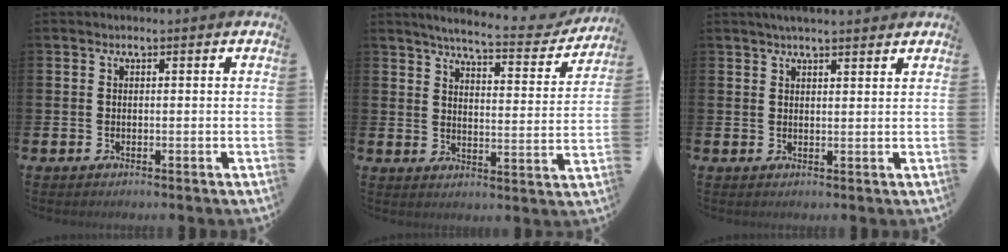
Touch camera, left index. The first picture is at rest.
{"total": 5.8, "force": [5.4, 0.5, 2.1], "torque": [-0.048, -0.043, 0.085]}
{"total": 2.9, "force": [2.8, 0.2, 0.9], "torque": [-0.020, -0.007, 0.050]}